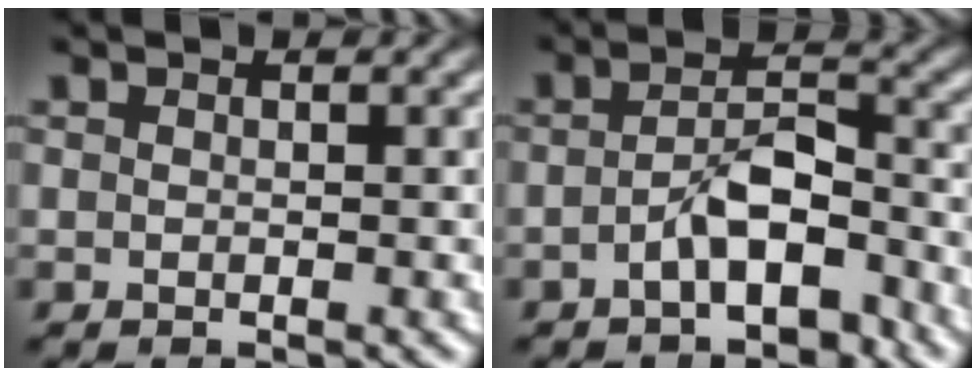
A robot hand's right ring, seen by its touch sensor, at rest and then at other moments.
{"total": 4.1, "force": [-2.5, 1.9, 2.7], "torque": [-0.038, -0.011, -0.043]}